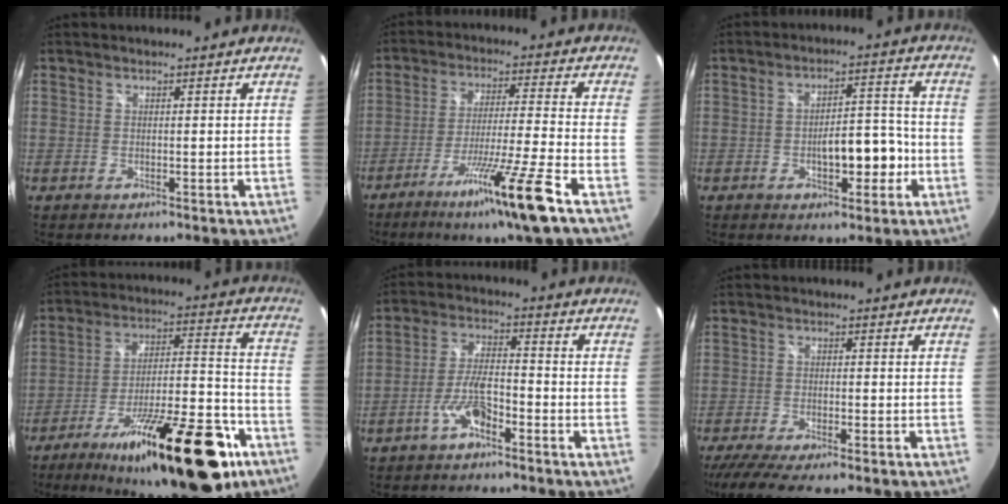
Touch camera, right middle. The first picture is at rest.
{"total": 13.5, "force": [-8.2, -2.1, 10.5], "torque": [-0.199, -0.032, -0.140]}
{"total": 7.4, "force": [-2.4, 3.3, 6.1], "torque": [-0.097, 0.011, -0.025]}
{"total": 27.5, "force": [-16.3, 8.5, 20.4], "torque": [-0.316, -0.014, -0.243]}
{"total": 6.1, "force": [-3.8, 1.8, 4.3], "torque": [-0.097, 0.011, -0.070]}
{"total": 8.6, "force": [-7.0, 0.4, 5.0], "torque": [-0.113, -0.036, -0.117]}